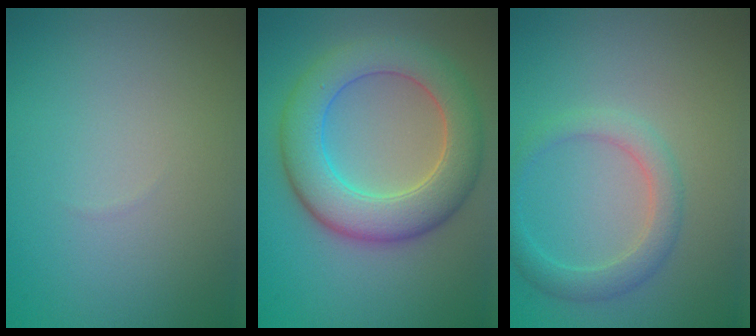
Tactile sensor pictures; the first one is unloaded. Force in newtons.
{"total": 7.4, "press": 7.4, "slide": 0.4}
{"total": 2.7, "press": 2.7, "slide": 0.2}